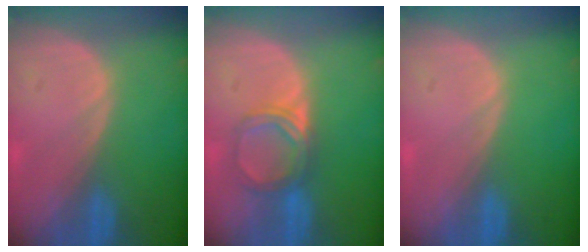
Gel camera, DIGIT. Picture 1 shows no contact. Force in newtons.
{"total": 5.0, "press": 4.6, "slide": 1.8}
{"total": 0.0}